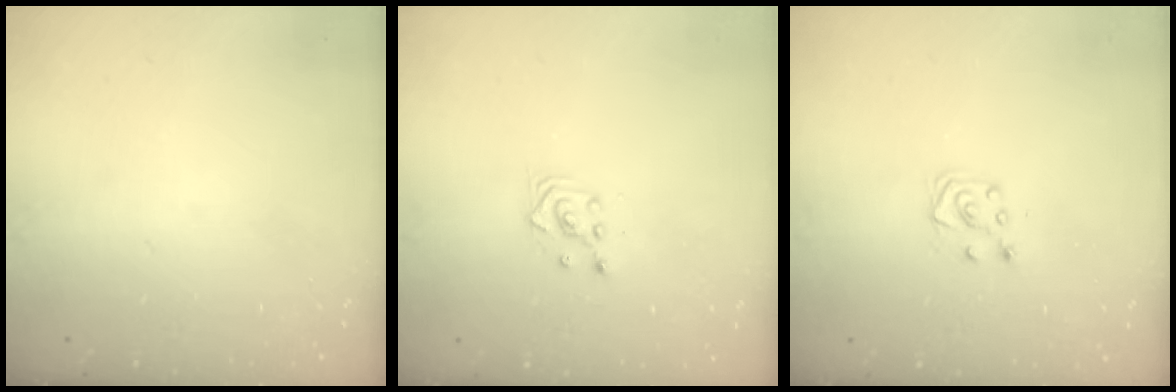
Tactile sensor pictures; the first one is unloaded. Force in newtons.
{"total": 2.3, "press": 2.3, "slide": 0.3}
{"total": 5.1, "press": 5.1, "slide": 0.4}